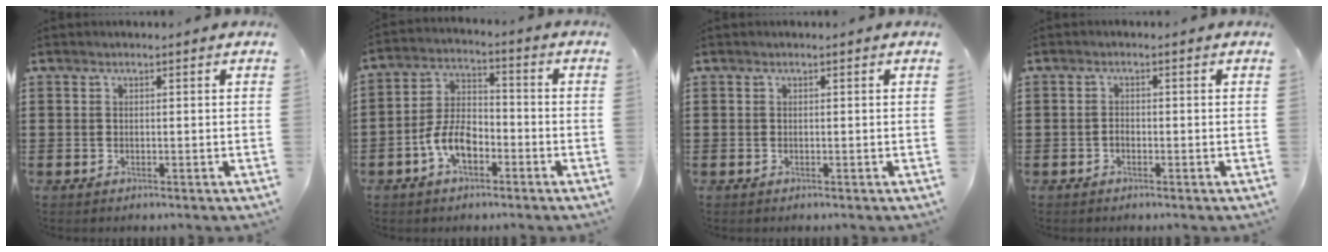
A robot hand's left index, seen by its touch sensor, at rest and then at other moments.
{"total": 7.2, "force": [-3.5, 3.9, 5.1], "torque": [-0.127, 0.004, -0.073]}
{"total": 0.0}
{"total": 1.1, "force": [-0.6, 0.6, 0.6], "torque": [-0.016, 0.000, -0.012]}